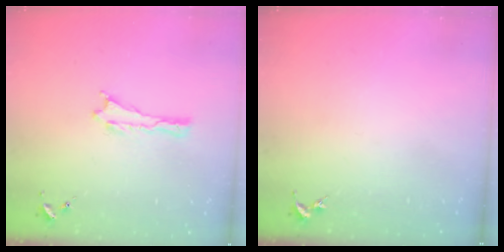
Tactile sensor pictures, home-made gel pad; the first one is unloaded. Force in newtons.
{"total": 0.0}